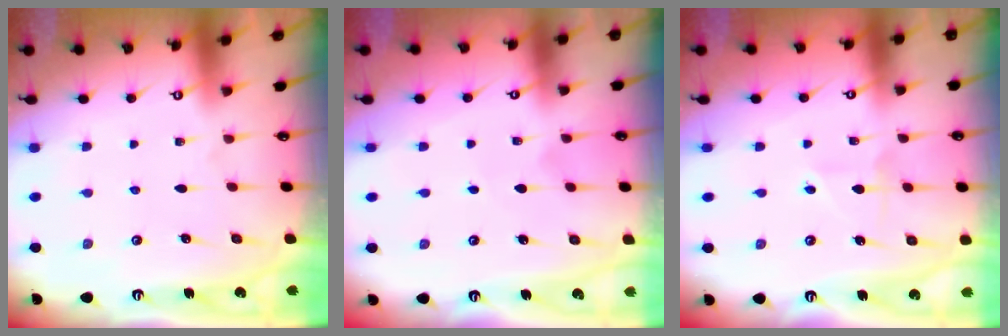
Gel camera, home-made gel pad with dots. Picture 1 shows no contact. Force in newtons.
{"total": 3.0, "press": 3.0, "slide": 0.2}
{"total": 4.2, "press": 4.1, "slide": 0.8}